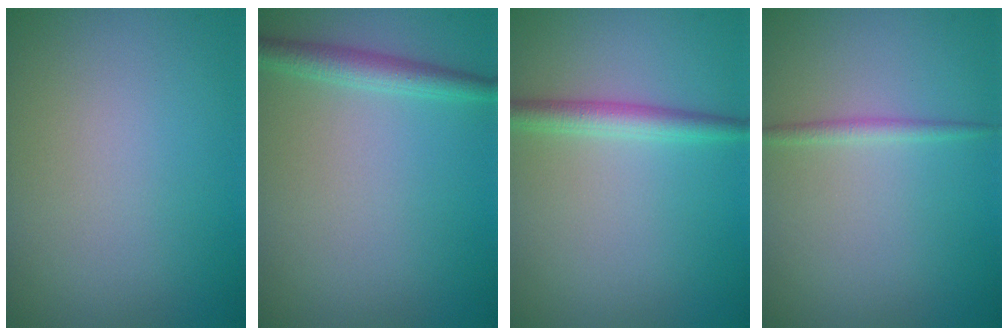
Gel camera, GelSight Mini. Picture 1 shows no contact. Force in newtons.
{"total": 2.3, "press": 2.2, "slide": 0.1}
{"total": 2.5, "press": 2.5, "slide": 0.0}
{"total": 1.1, "press": 1.1, "slide": 0.0}